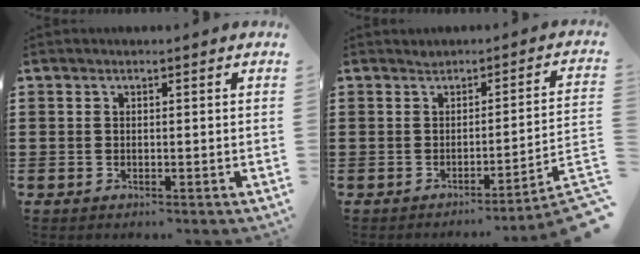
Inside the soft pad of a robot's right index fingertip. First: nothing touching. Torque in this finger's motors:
{"motor_torque": [1.31, -0.83, 0.24, 0.02]}